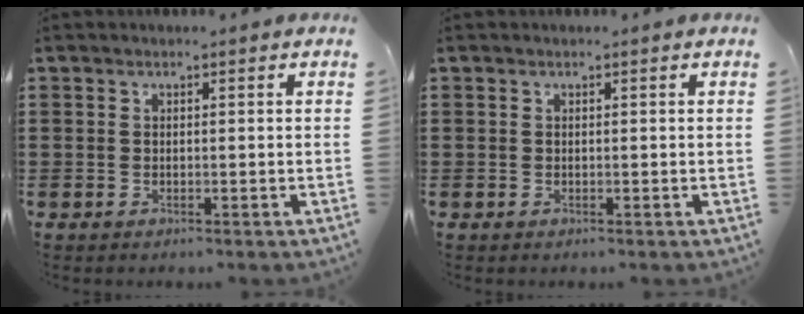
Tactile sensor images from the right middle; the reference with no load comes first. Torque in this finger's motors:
{"motor_torque": [0.00, 0.00, 0.00, 0.00]}